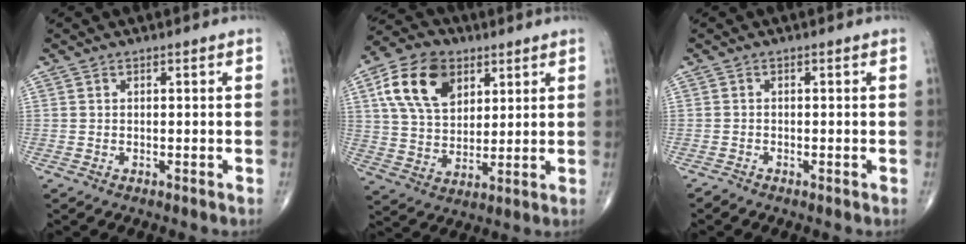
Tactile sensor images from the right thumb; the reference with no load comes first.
{"total": 14.7, "force": [5.9, 9.7, 9.3], "torque": [-0.152, -0.011, 0.109]}
{"total": 0.8, "force": [-0.8, 0.1, 0.2], "torque": [-0.002, -0.002, -0.020]}